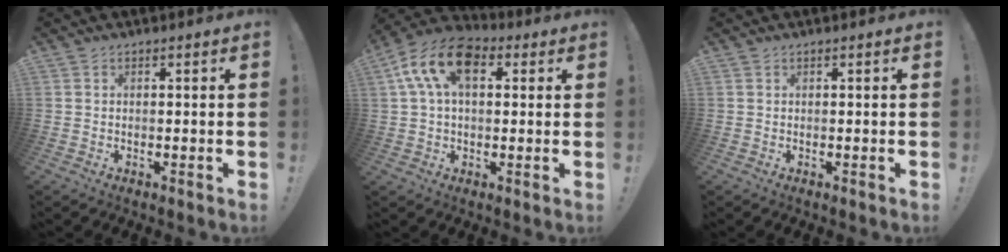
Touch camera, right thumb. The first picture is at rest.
{"total": 14.7, "force": [5.0, 8.8, 10.7], "torque": [-0.196, -0.004, 0.090]}
{"total": 0.0}